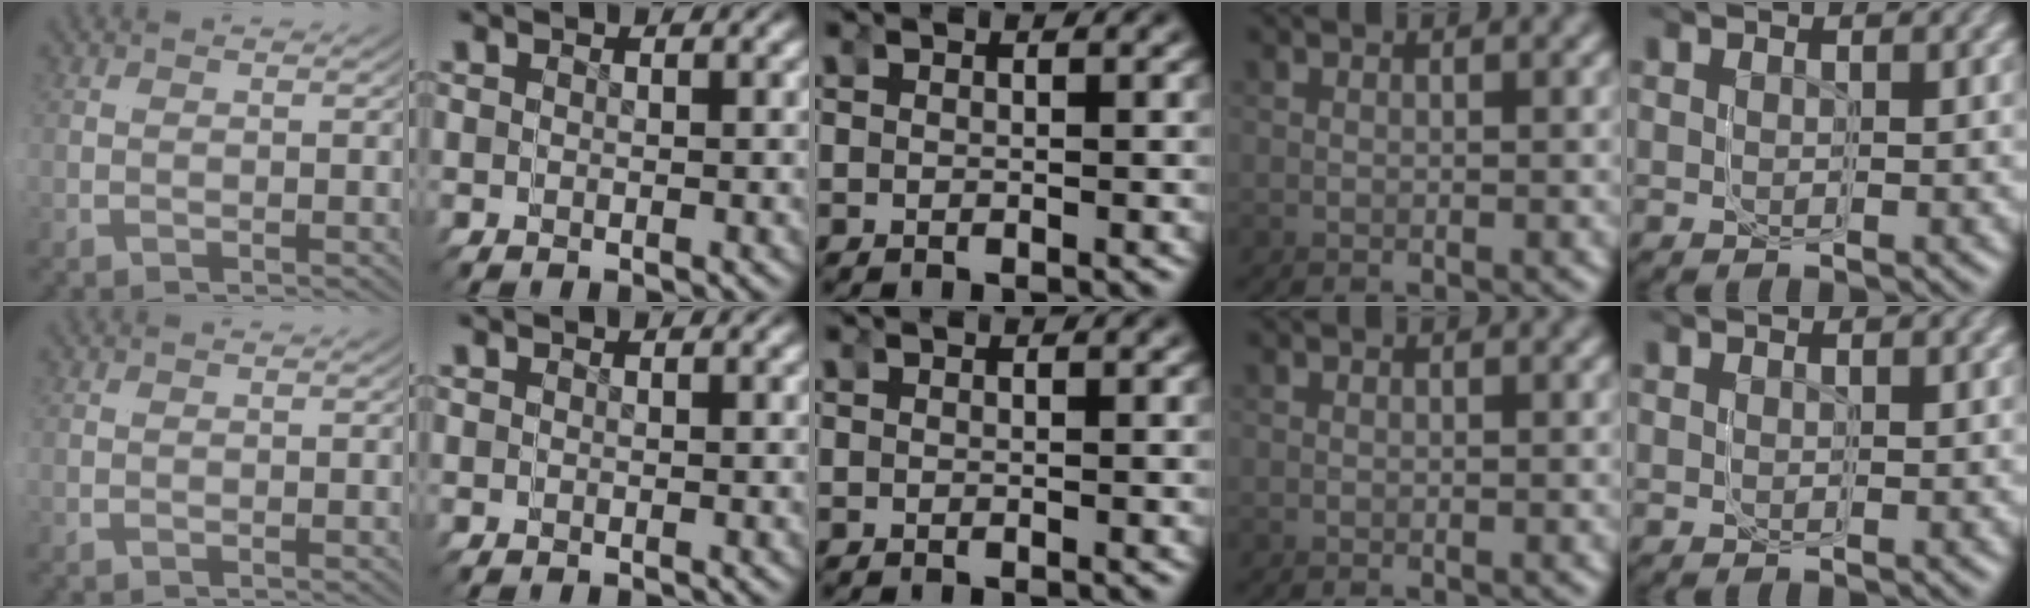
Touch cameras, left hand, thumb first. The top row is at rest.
{}